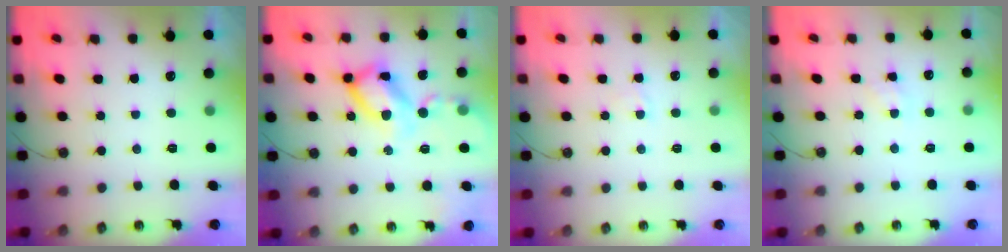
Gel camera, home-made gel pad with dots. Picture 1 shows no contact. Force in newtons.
{"total": 16.2, "press": 16.0, "slide": 2.6}
{"total": 2.9, "press": 2.9, "slide": 0.4}
{"total": 1.8, "press": 1.8, "slide": 0.2}